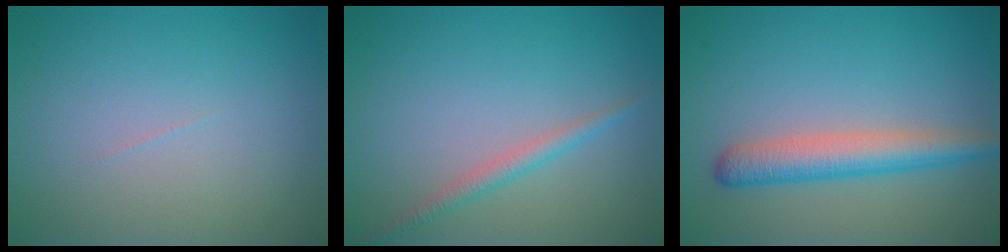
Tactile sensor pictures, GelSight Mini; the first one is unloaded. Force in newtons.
{"total": 1.6, "press": 1.6, "slide": 0.1}
{"total": 4.1, "press": 4.1, "slide": 0.1}